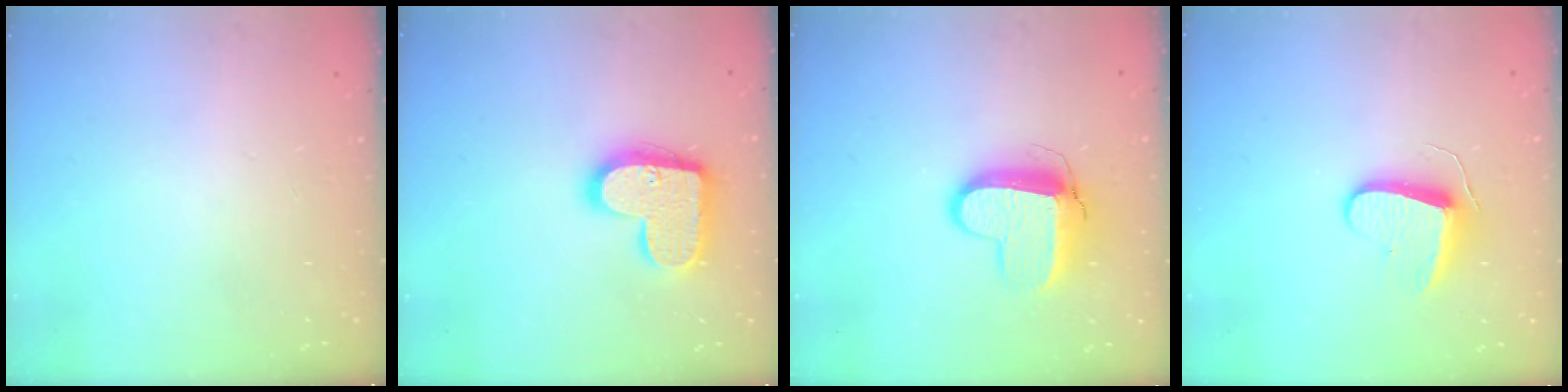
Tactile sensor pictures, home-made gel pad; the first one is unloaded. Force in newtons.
{"total": 17.1, "press": 17.1, "slide": 1.0}
{"total": 11.1, "press": 11.0, "slide": 1.0}
{"total": 8.9, "press": 8.9, "slide": 0.7}